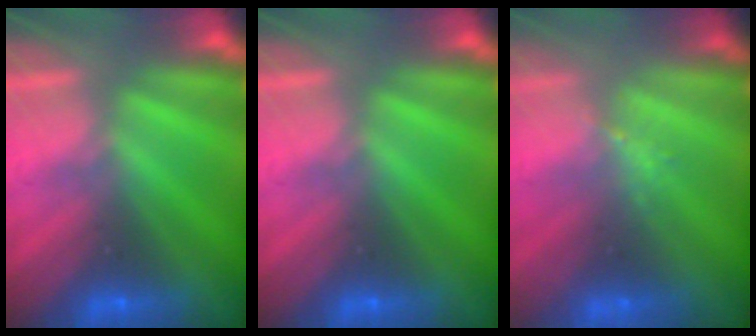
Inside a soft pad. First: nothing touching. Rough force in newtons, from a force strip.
{"total": 0.0}
{"total": 1.3}